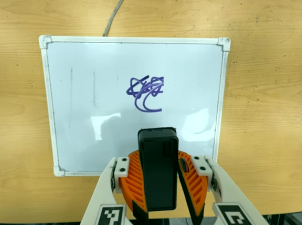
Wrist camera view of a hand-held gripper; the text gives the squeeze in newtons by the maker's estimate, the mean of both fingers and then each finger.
{"total": 10.0, "left": 10.2, "right": 9.8}